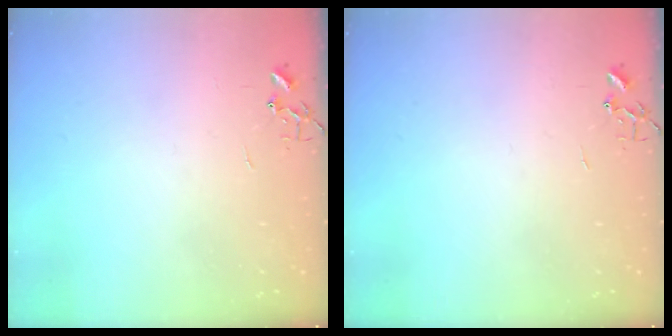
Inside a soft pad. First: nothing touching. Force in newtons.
{"total": 0.0}